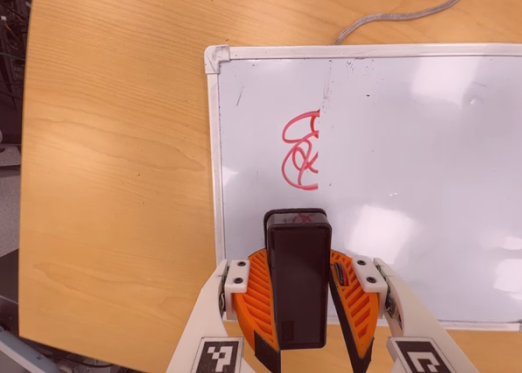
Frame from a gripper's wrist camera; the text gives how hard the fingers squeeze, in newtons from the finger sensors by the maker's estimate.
{"total": 9.7, "left": 9.2, "right": 10.2}